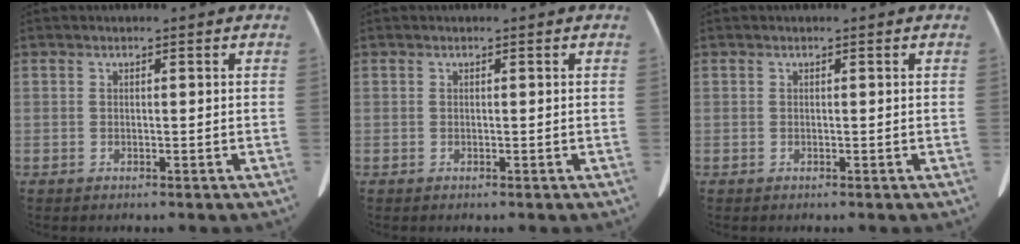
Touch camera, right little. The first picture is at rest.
{"total": 0.0}
{"total": 0.0}